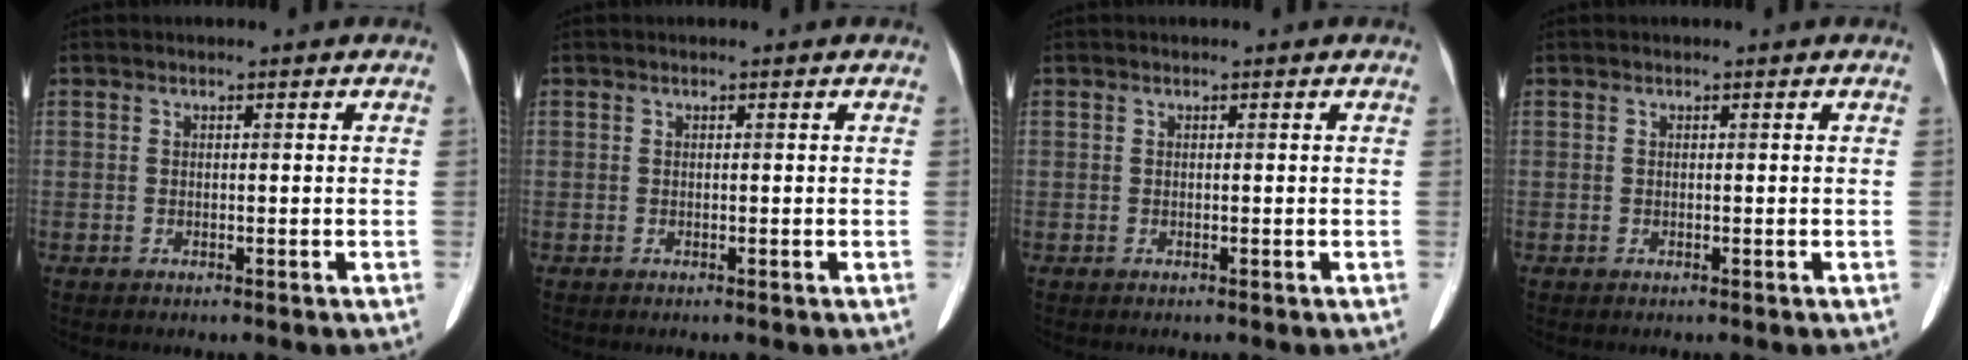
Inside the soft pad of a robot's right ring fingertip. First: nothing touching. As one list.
[{"total": 0.0}, {"total": 0.0}, {"total": 0.0}]